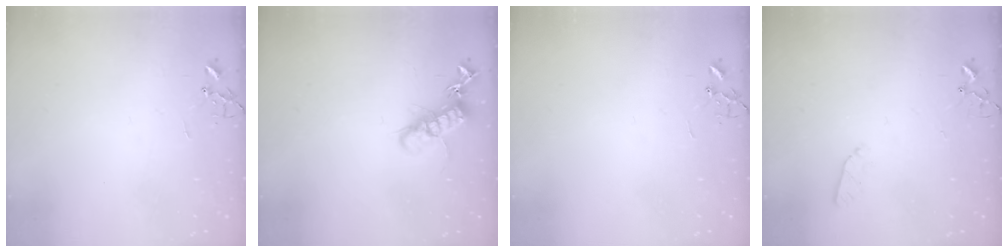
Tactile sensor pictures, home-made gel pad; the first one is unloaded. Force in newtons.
{"total": 15.5, "press": 15.4, "slide": 1.8}
{"total": 0.0}
{"total": 3.5, "press": 3.4, "slide": 0.5}